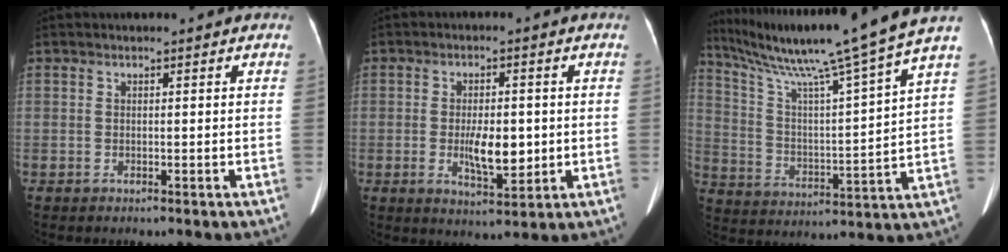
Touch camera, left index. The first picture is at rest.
{"total": 6.5, "force": [-0.7, 2.5, 6.0], "torque": [-0.108, -0.011, -0.009]}
{"total": 21.3, "force": [17.0, -2.4, 12.6], "torque": [-0.219, -0.016, 0.262]}